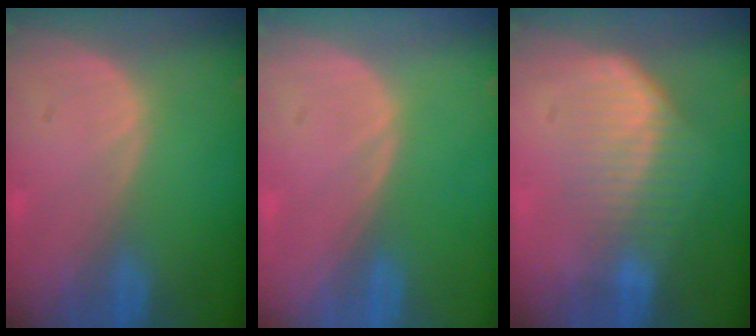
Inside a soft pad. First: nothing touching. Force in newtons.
{"total": 0.0}
{"total": 7.4, "press": 6.4, "slide": 3.8}